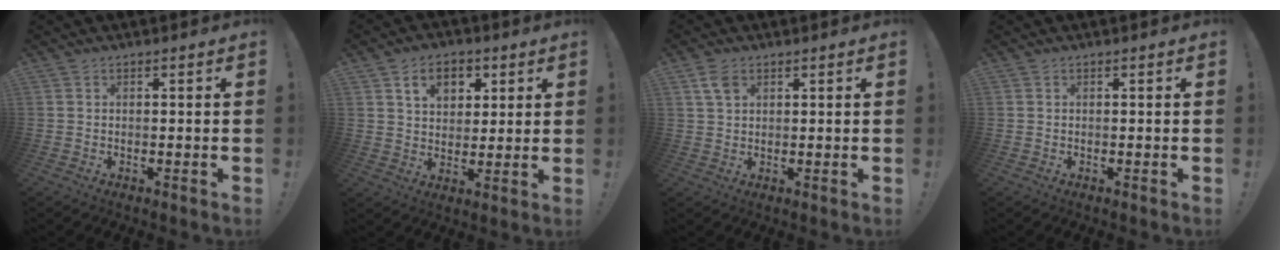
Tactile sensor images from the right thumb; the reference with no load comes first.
{"total": 9.4, "force": [4.3, 6.9, 4.7], "torque": [-0.066, -0.010, 0.081]}
{"total": 4.1, "force": [2.0, 2.5, 2.6], "torque": [-0.042, 0.000, 0.038]}
{"total": 0.0}